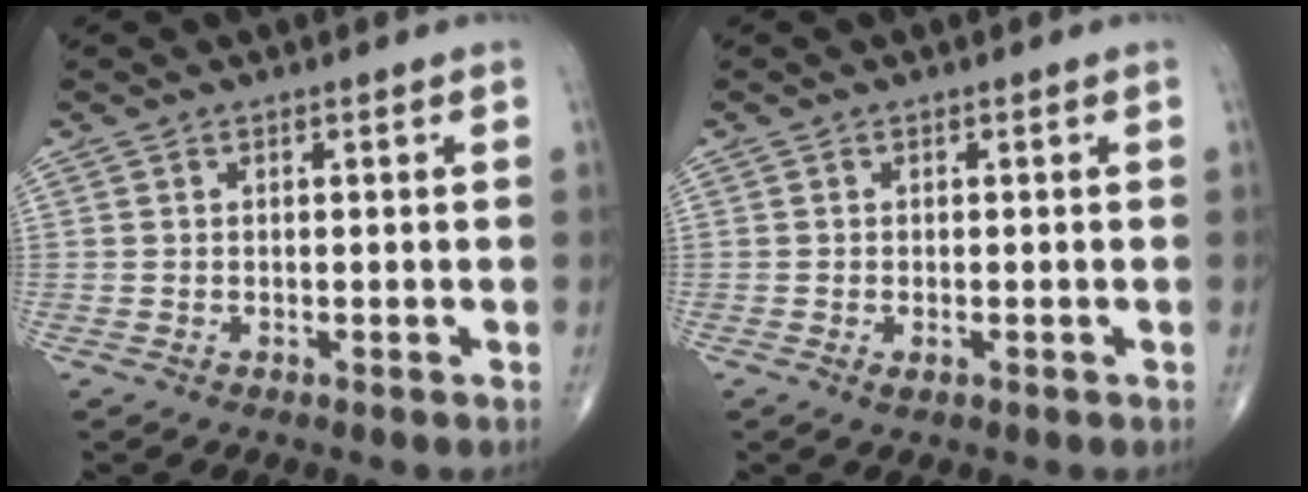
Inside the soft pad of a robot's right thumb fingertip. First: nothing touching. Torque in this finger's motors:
{"motor_torque": [-0.29, -0.09, -0.36, -0.18, 0.00]}